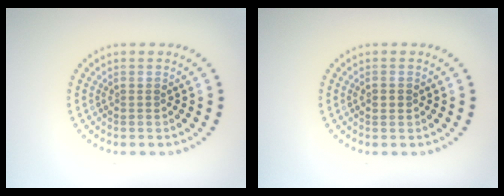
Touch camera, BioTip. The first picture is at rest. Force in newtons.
{"total": 1.4, "press": 1.4, "slide": 0.1}